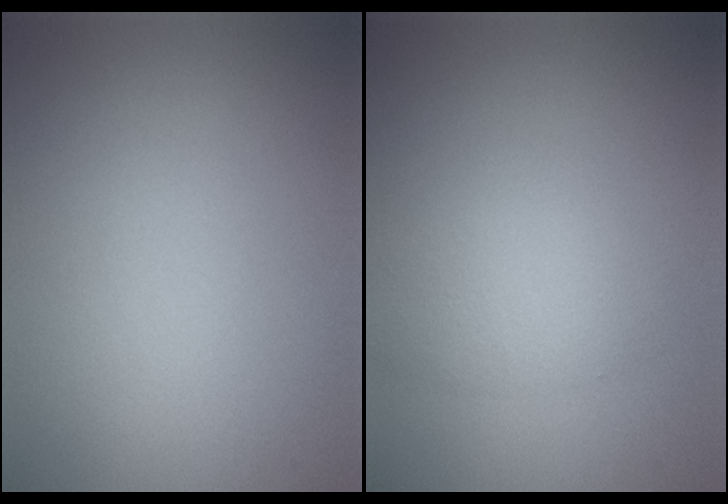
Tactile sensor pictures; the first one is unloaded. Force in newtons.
{"total": 2.6, "press": 2.6, "slide": 0.1}